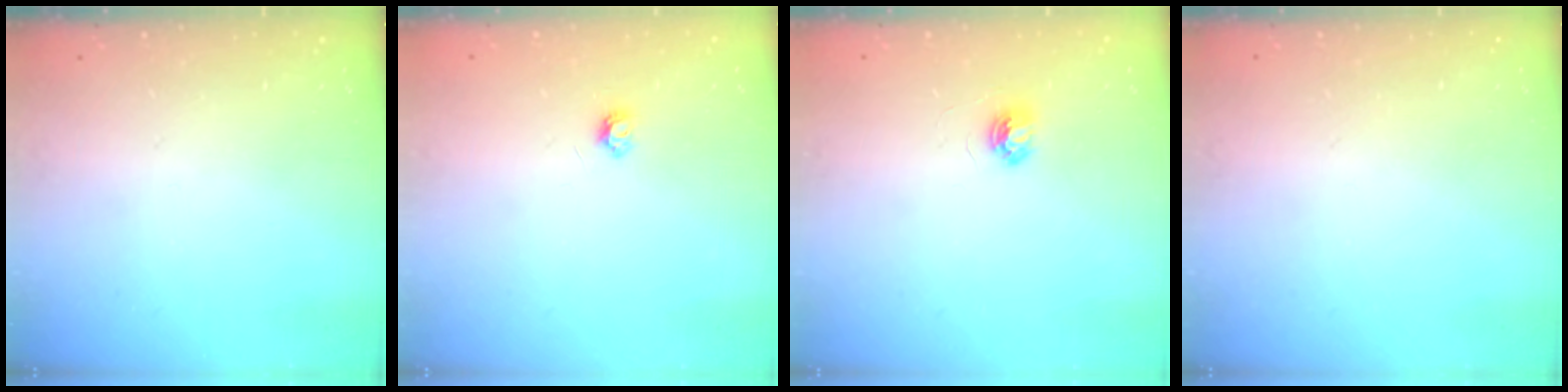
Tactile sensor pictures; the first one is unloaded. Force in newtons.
{"total": 3.9, "press": 3.8, "slide": 0.6}
{"total": 3.7, "press": 3.7, "slide": 0.4}
{"total": 0.8, "press": 0.8, "slide": 0.0}